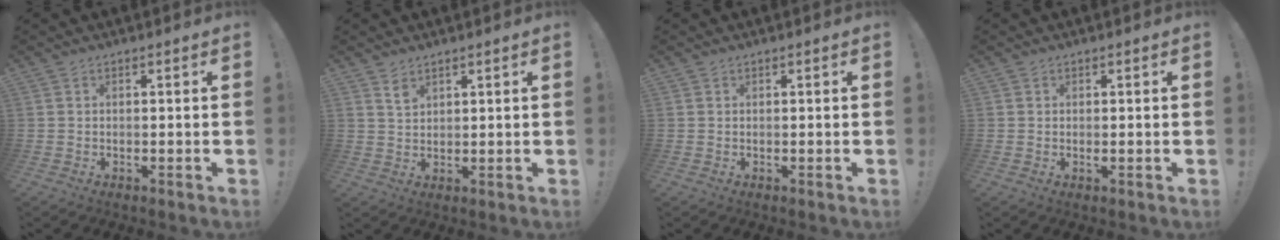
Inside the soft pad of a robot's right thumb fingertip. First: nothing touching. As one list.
[{"total": 3.0, "force": [2.2, 1.6, 1.2], "torque": [-0.007, -0.019, 0.039]}, {"total": 0.0}, {"total": 0.0}]